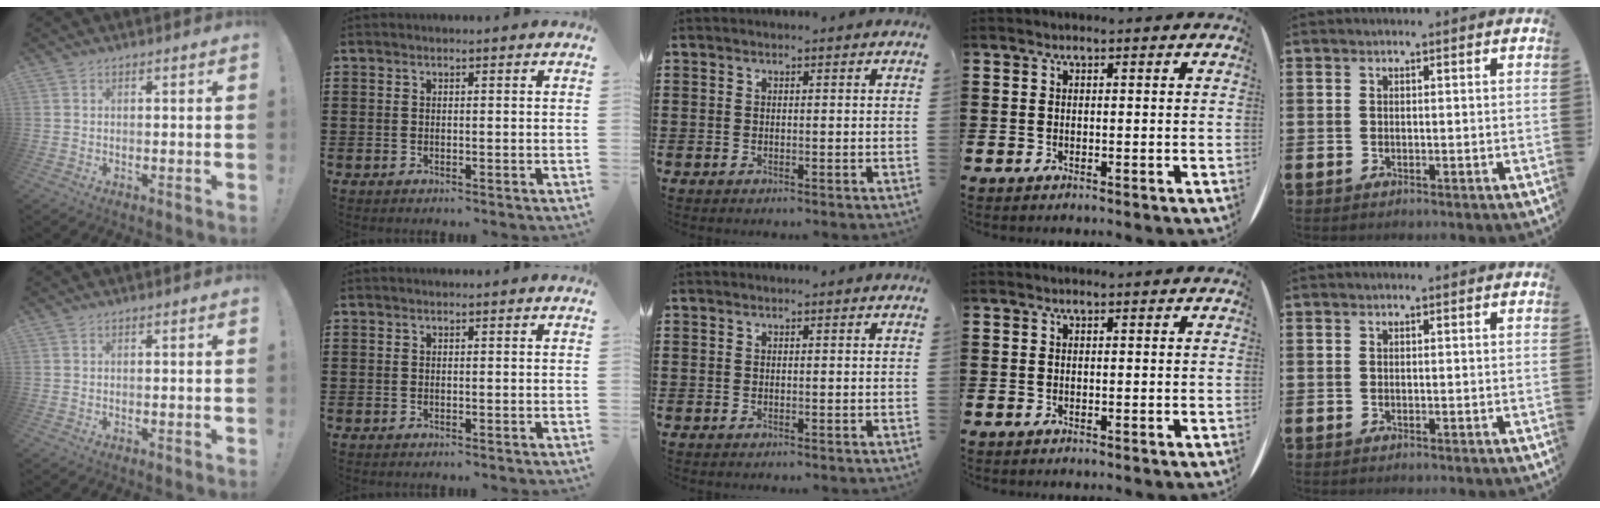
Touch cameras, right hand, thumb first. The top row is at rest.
{}